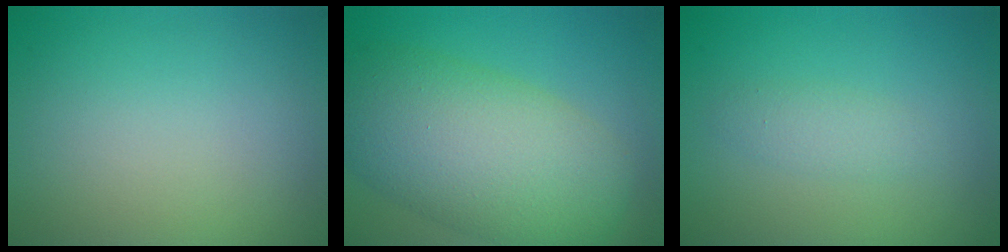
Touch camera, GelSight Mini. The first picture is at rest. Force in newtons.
{"total": 10.7, "press": 10.7, "slide": 0.4}
{"total": 1.4, "press": 1.4, "slide": 0.0}